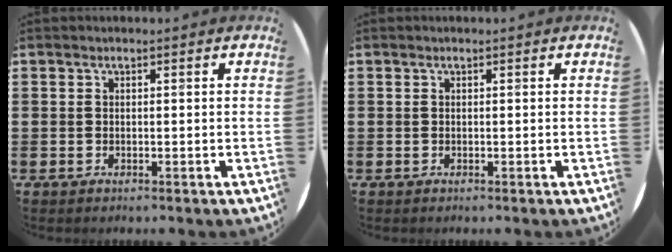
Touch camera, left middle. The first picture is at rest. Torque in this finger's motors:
{"motor_torque": [0.00, 0.00, 0.00, -0.01]}